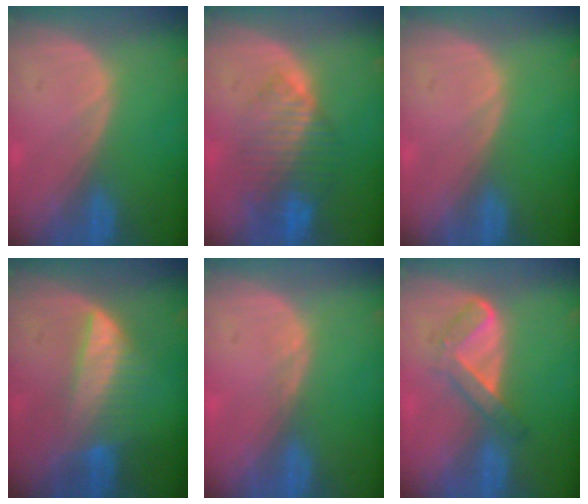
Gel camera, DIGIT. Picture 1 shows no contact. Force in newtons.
{"total": 8.4, "press": 7.2, "slide": 4.3}
{"total": 0.0}
{"total": 6.4, "press": 6.2, "slide": 1.6}
{"total": 0.8, "press": 0.6, "slide": 0.5}
{"total": 5.6, "press": 4.7, "slide": 3.0}